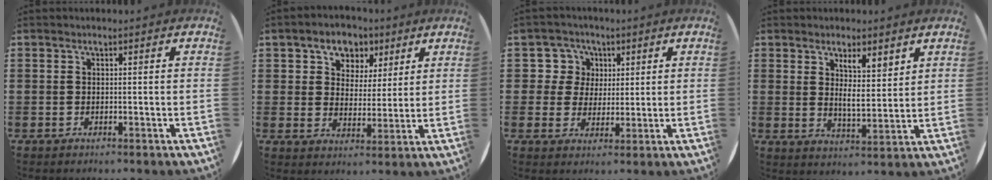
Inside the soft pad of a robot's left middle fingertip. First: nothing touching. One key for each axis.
{"total": 5.1, "fx": 3.1, "fy": 4.0, "fz": 0.6, "tx": -0.032, "ty": 0.003, "tz": 0.050}
{"total": 4.9, "fx": 1.9, "fy": 4.5, "fz": 0.3, "tx": -0.024, "ty": 0.014, "tz": 0.031}
{"total": 4.7, "fx": 3.1, "fy": 1.3, "fz": 3.2, "tx": -0.060, "ty": -0.009, "tz": 0.052}